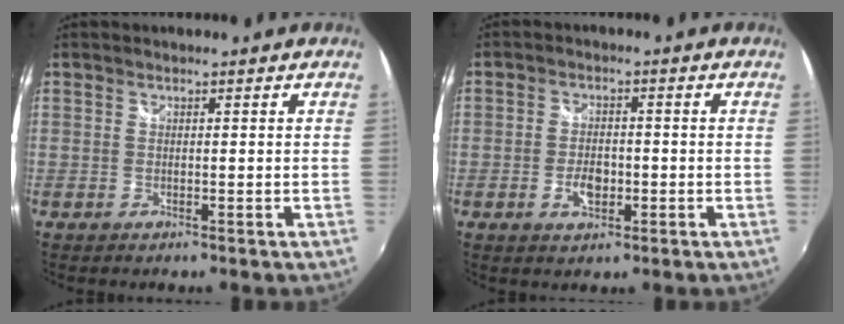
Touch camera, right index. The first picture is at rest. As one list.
[{"total": 4.4, "force": [-1.4, 2.7, 3.2], "torque": [-0.063, -0.001, -0.024]}]